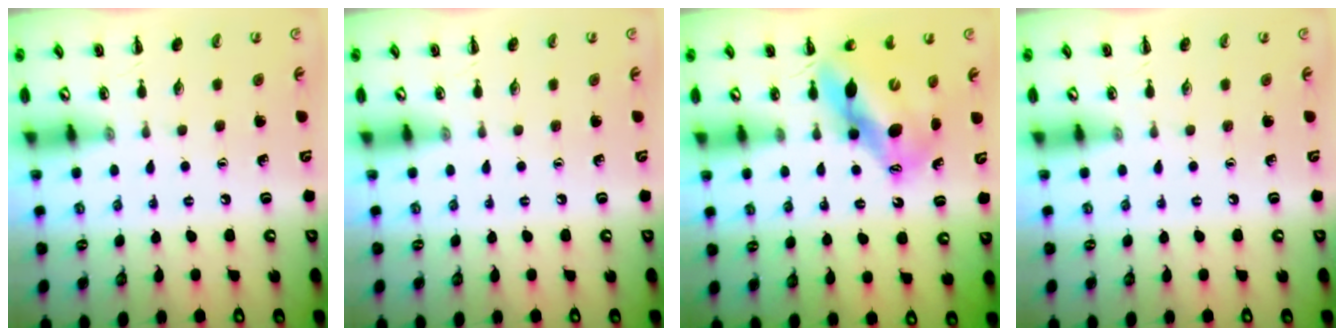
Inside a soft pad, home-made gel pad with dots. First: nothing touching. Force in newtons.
{"total": 0.0}
{"total": 12.2, "press": 11.9, "slide": 2.9}
{"total": 0.0}